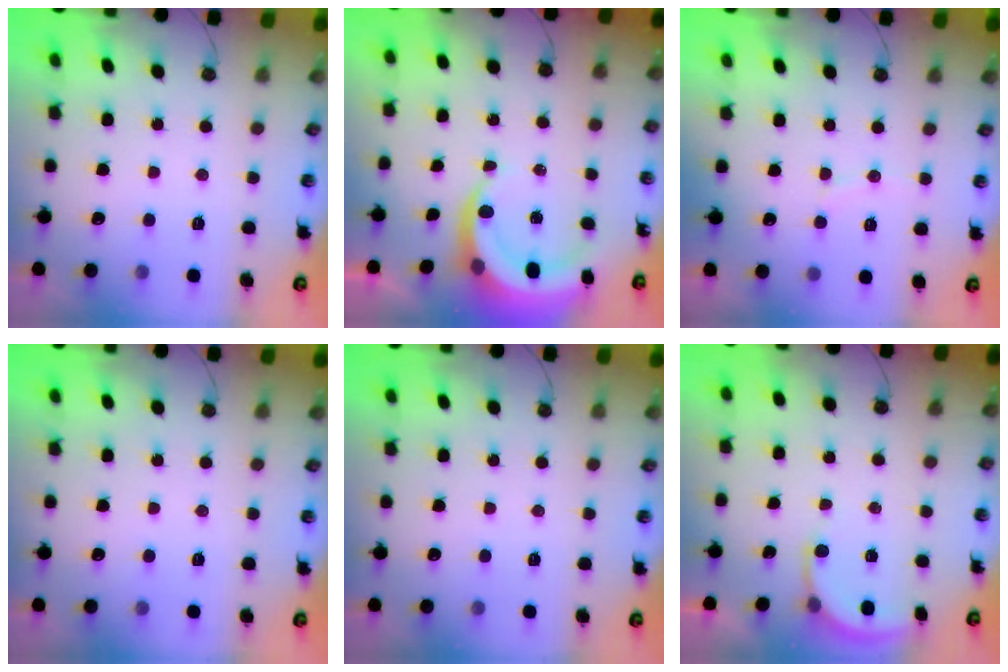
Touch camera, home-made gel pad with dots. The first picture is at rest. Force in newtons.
{"total": 6.8, "press": 6.7, "slide": 0.6}
{"total": 4.5, "press": 4.3, "slide": 1.4}
{"total": 0.0}
{"total": 0.0}
{"total": 3.1, "press": 3.1, "slide": 0.3}